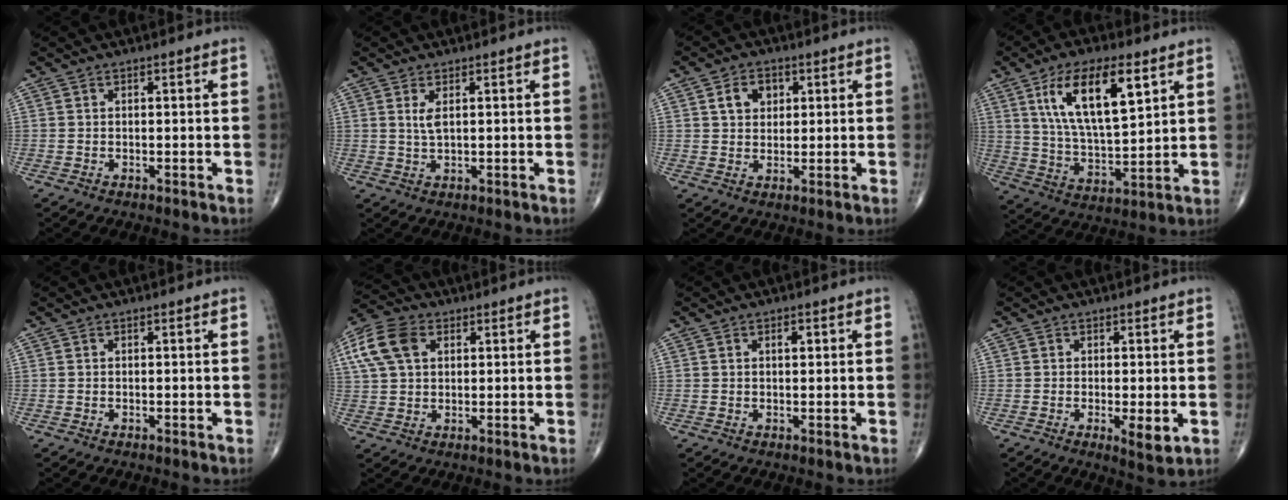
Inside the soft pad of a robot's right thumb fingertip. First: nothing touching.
{"total": 2.5, "force": [0.9, 0.8, 2.2], "torque": [-0.047, -0.006, 0.023]}
{"total": 5.2, "force": [1.8, 3.9, 2.9], "torque": [-0.028, -0.004, 0.029]}
{"total": 16.6, "force": [7.1, 6.3, 13.5], "torque": [-0.226, -0.027, 0.134]}
{"total": 0.0}
{"total": 11.1, "force": [3.8, 7.4, 7.3], "torque": [-0.157, 0.012, 0.072]}
{"total": 1.4, "force": [0.6, 0.6, 1.1], "torque": [-0.015, 0.000, 0.008]}
{"total": 4.0, "force": [-0.8, 1.2, 3.7], "torque": [-0.062, -0.014, -0.013]}